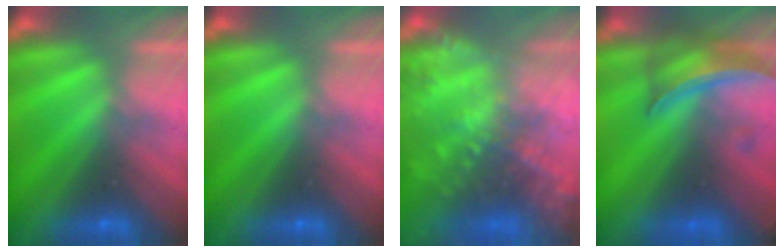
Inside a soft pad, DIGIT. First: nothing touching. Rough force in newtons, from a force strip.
{"total": 0.0}
{"total": 8.1}
{"total": 9.6}